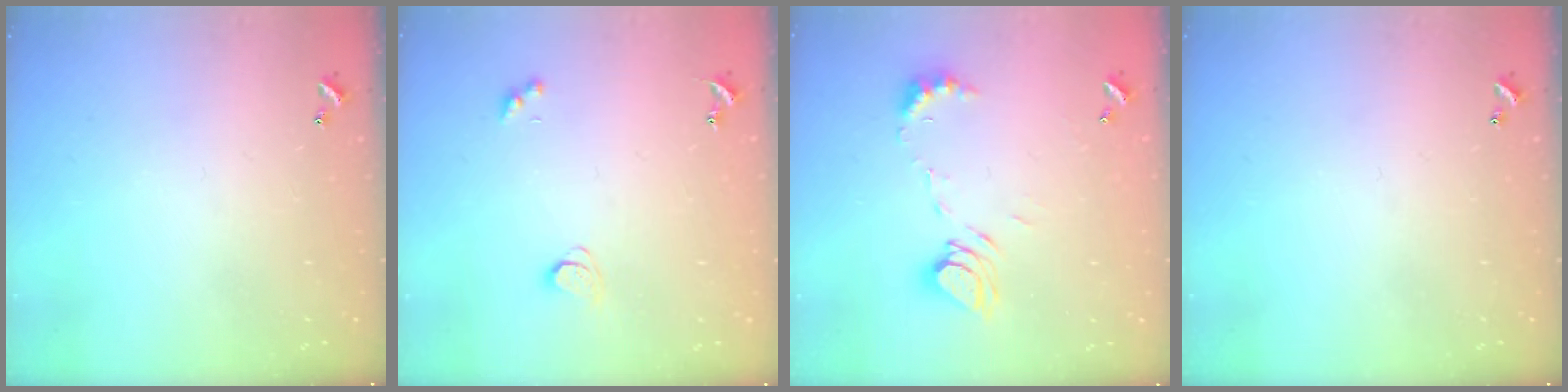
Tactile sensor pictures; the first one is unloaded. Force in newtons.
{"total": 1.7, "press": 1.7, "slide": 0.3}
{"total": 8.6, "press": 8.5, "slide": 1.1}
{"total": 0.0}